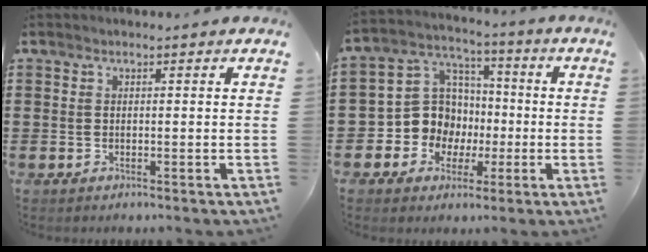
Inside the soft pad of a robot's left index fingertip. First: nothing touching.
{"total": 9.8, "force": [-1.3, 9.4, 2.5], "torque": [-0.103, 0.004, -0.020]}